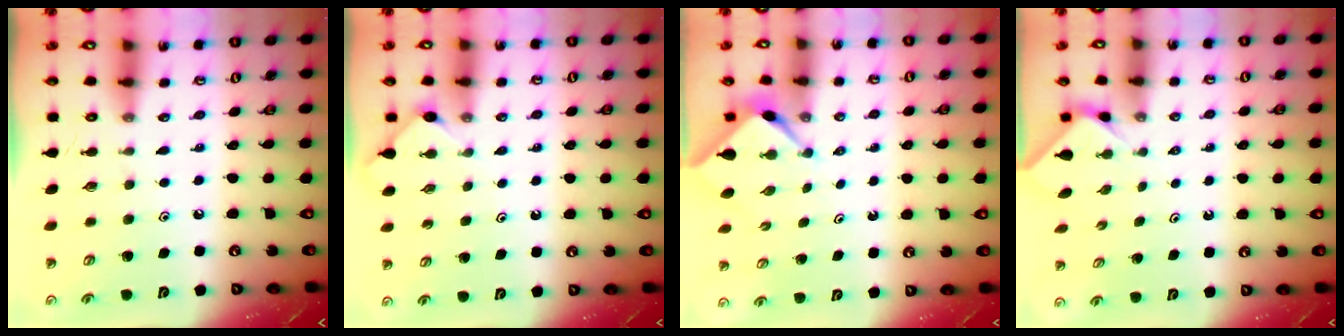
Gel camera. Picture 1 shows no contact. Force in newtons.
{"total": 2.4, "press": 2.4, "slide": 0.3}
{"total": 2.5, "press": 2.5, "slide": 0.3}
{"total": 1.3, "press": 1.3, "slide": 0.4}